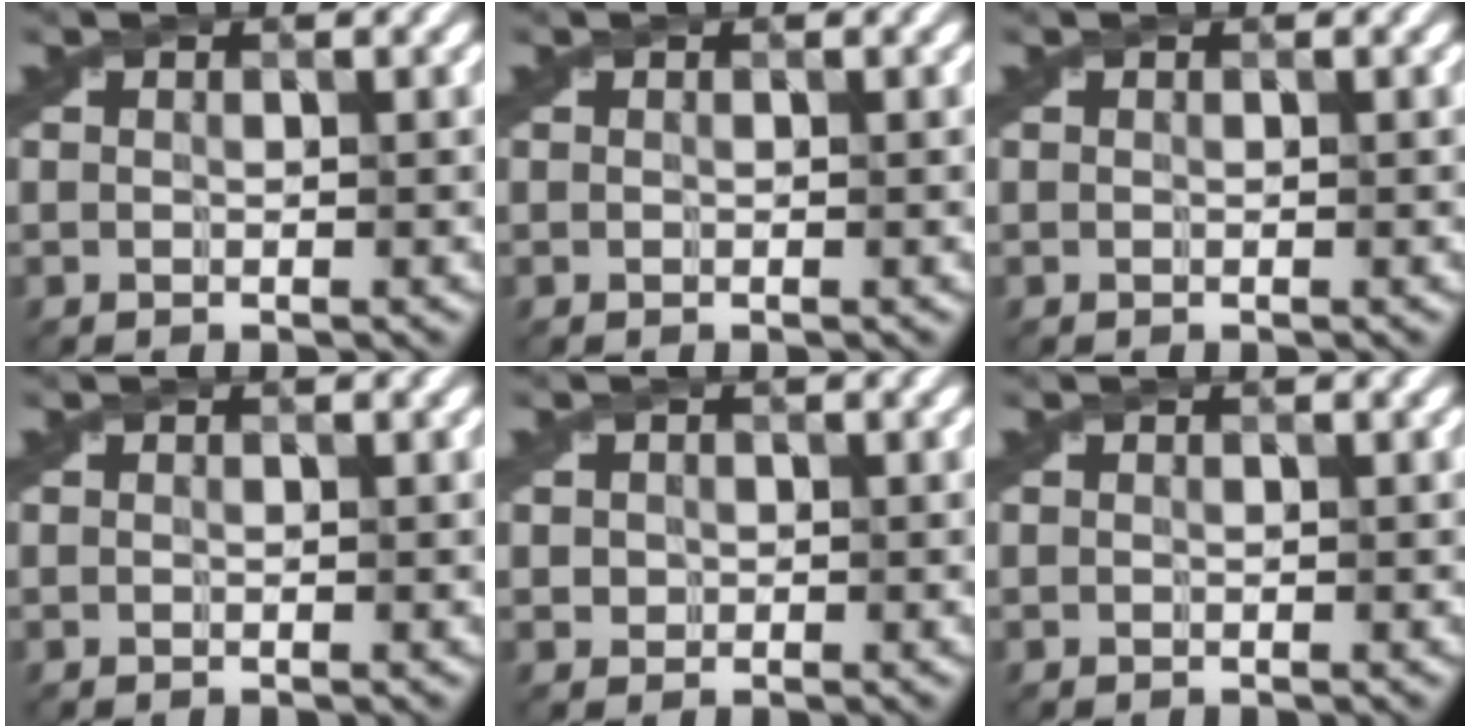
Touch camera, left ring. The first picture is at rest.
{"total": 0.0}
{"total": 0.0}
{"total": 0.0}
{"total": 1.0, "force": [0.2, 1.0, 0.1], "torque": [0.008, 0.000, 0.000]}
{"total": 0.0}